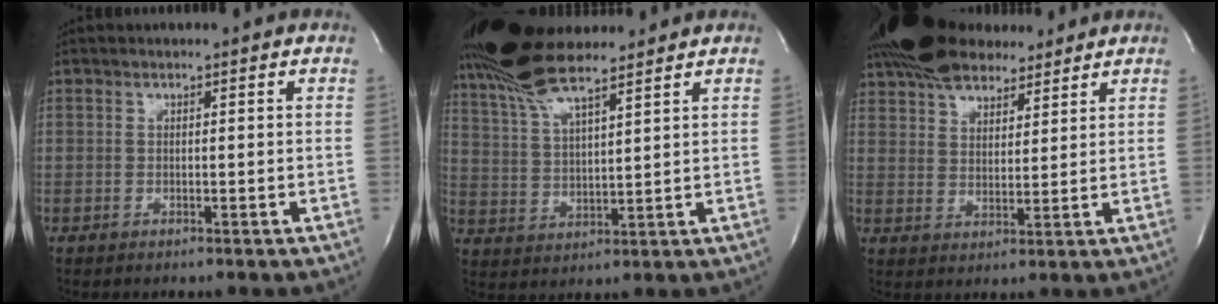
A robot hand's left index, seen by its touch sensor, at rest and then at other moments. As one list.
[{"total": 11.7, "force": [9.9, 1.7, 5.9], "torque": [-0.123, 0.014, 0.191]}, {"total": 14.8, "force": [11.9, 6.1, 6.4], "torque": [-0.128, 0.037, 0.206]}]